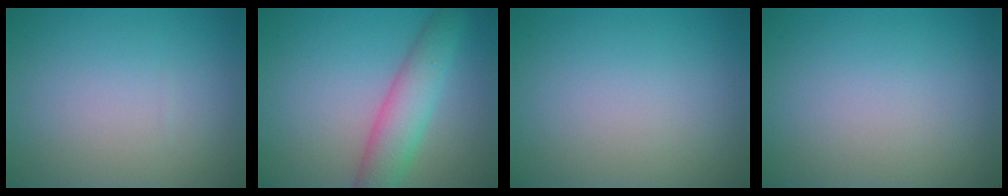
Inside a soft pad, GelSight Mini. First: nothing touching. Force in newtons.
{"total": 4.8, "press": 4.8, "slide": 0.2}
{"total": 0.0}
{"total": 0.0}